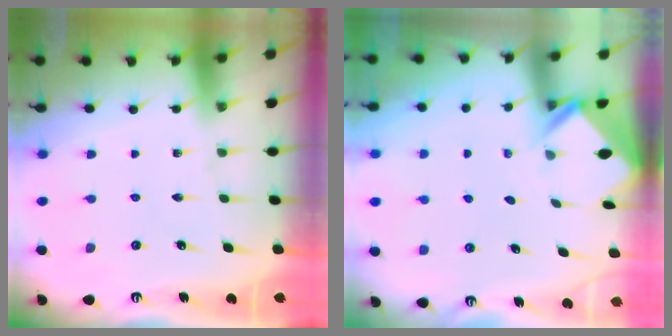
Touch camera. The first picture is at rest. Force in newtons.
{"total": 2.6, "press": 2.6, "slide": 0.1}